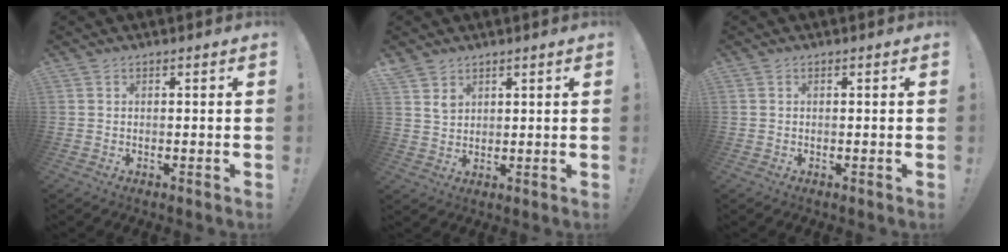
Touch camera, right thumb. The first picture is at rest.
{"total": 4.5, "force": [3.2, 3.0, 1.1], "torque": [-0.011, -0.023, 0.059]}
{"total": 0.0}